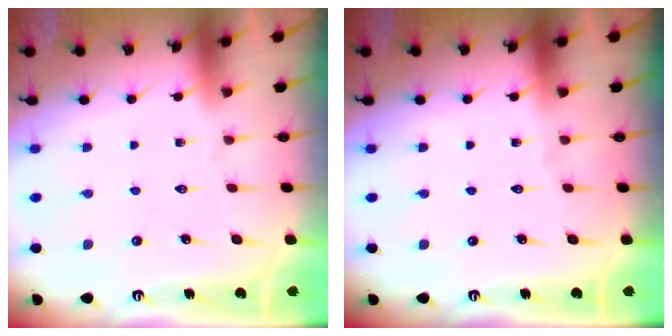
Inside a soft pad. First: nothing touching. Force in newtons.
{"total": 0.0}